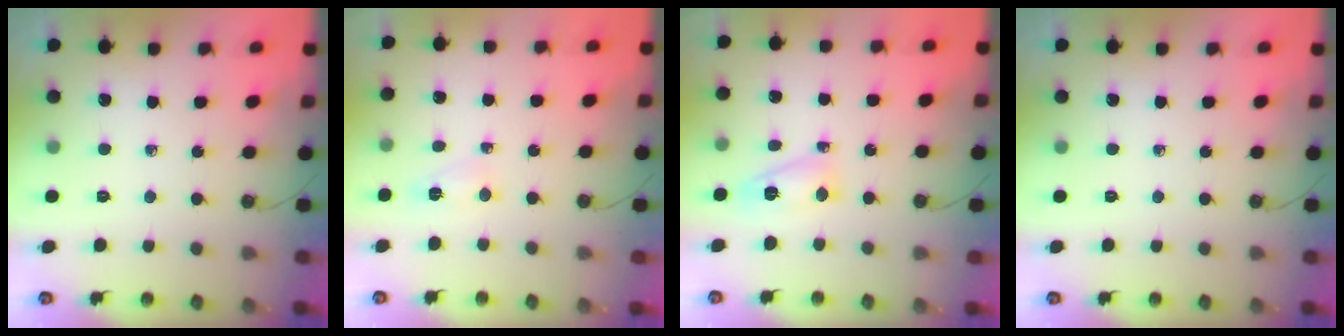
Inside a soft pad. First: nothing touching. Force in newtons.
{"total": 2.7, "press": 2.7, "slide": 0.4}
{"total": 6.8, "press": 6.7, "slide": 0.9}
{"total": 0.0}